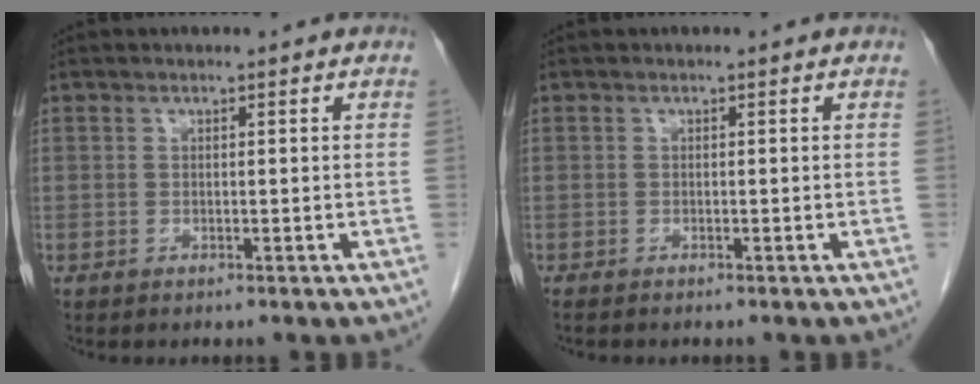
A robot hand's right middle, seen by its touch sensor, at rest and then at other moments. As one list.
[{"total": 0.7, "force": [-0.7, 0.1, 0.3], "torque": [-0.011, -0.003, -0.011]}]